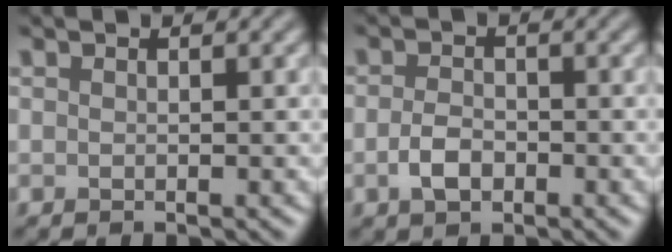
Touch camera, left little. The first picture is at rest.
{"total": 2.4, "force": [-1.0, 1.5, 1.6], "torque": [-0.032, -0.001, -0.023]}